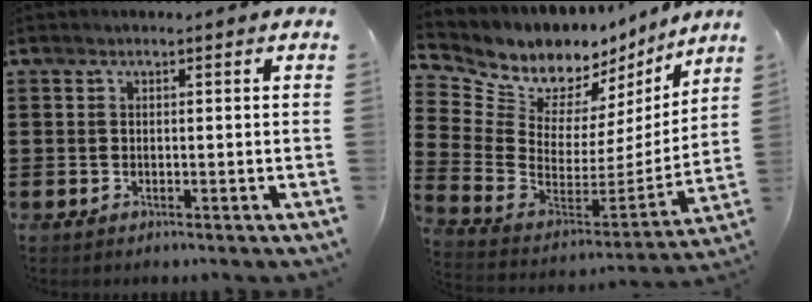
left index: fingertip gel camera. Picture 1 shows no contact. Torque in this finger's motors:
{"motor_torque": [2.14, 0.00, 0.21, 0.01]}